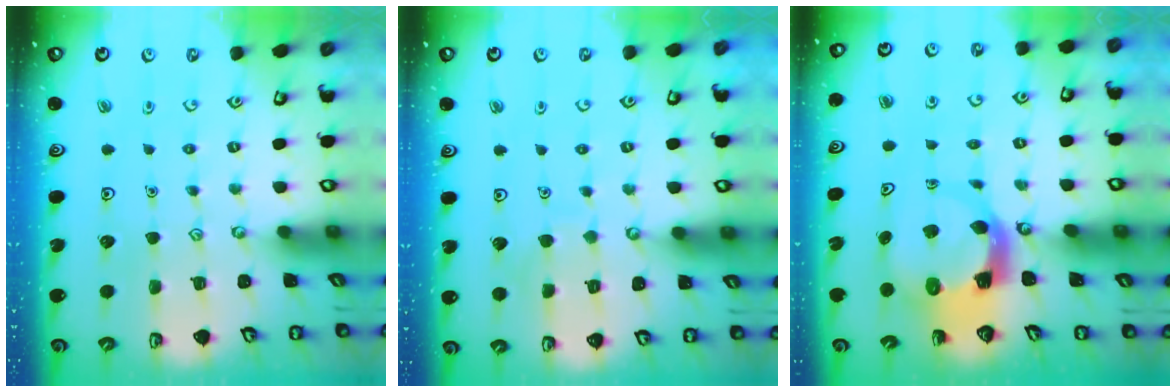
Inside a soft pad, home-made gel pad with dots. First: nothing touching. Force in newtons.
{"total": 3.9, "press": 3.9, "slide": 0.3}
{"total": 4.7, "press": 4.6, "slide": 0.7}